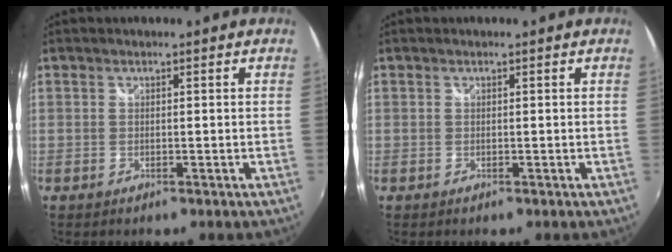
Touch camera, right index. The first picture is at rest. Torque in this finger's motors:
{"motor_torque": [0.01, 0.02, -0.01, 0.01]}